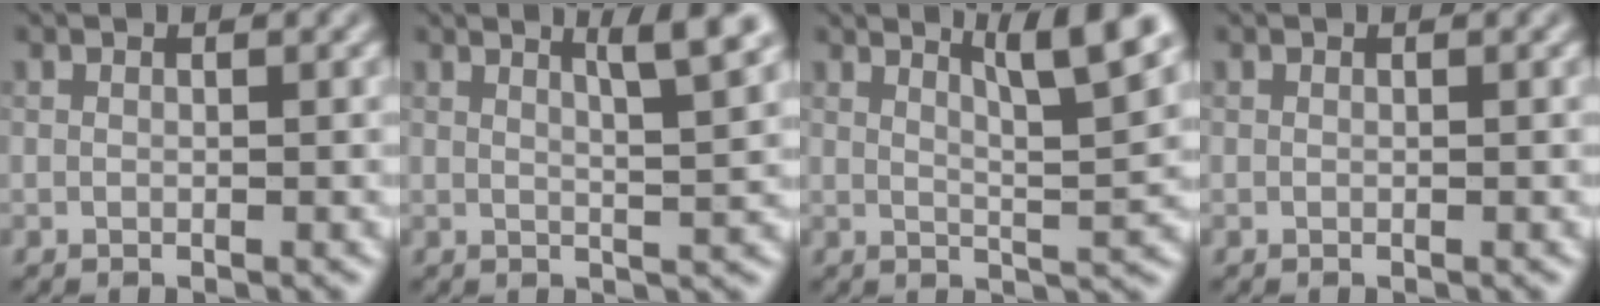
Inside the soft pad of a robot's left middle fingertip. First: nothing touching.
{"total": 4.4, "force": [2.5, 0.7, 3.5], "torque": [-0.041, 0.006, 0.032]}
{"total": 6.6, "force": [3.9, 1.1, 5.2], "torque": [-0.060, 0.010, 0.056]}
{"total": 0.0}